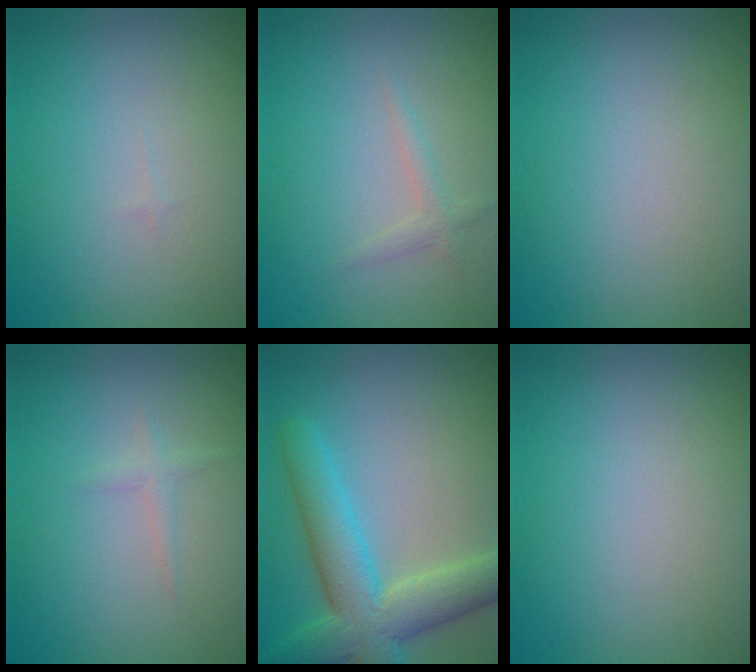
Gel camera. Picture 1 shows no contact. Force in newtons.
{"total": 1.1, "press": 1.1, "slide": 0.0}
{"total": 0.0}
{"total": 0.9, "press": 0.8, "slide": 0.0}
{"total": 7.3, "press": 7.3, "slide": 0.3}
{"total": 0.0}